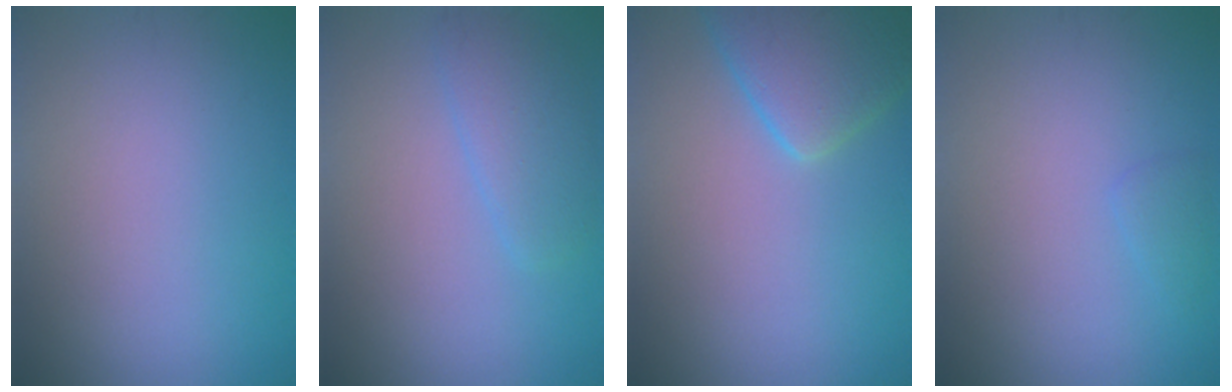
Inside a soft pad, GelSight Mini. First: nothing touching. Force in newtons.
{"total": 2.7, "press": 2.7, "slide": 0.1}
{"total": 5.0, "press": 5.0, "slide": 0.4}
{"total": 0.9, "press": 0.9, "slide": 0.0}